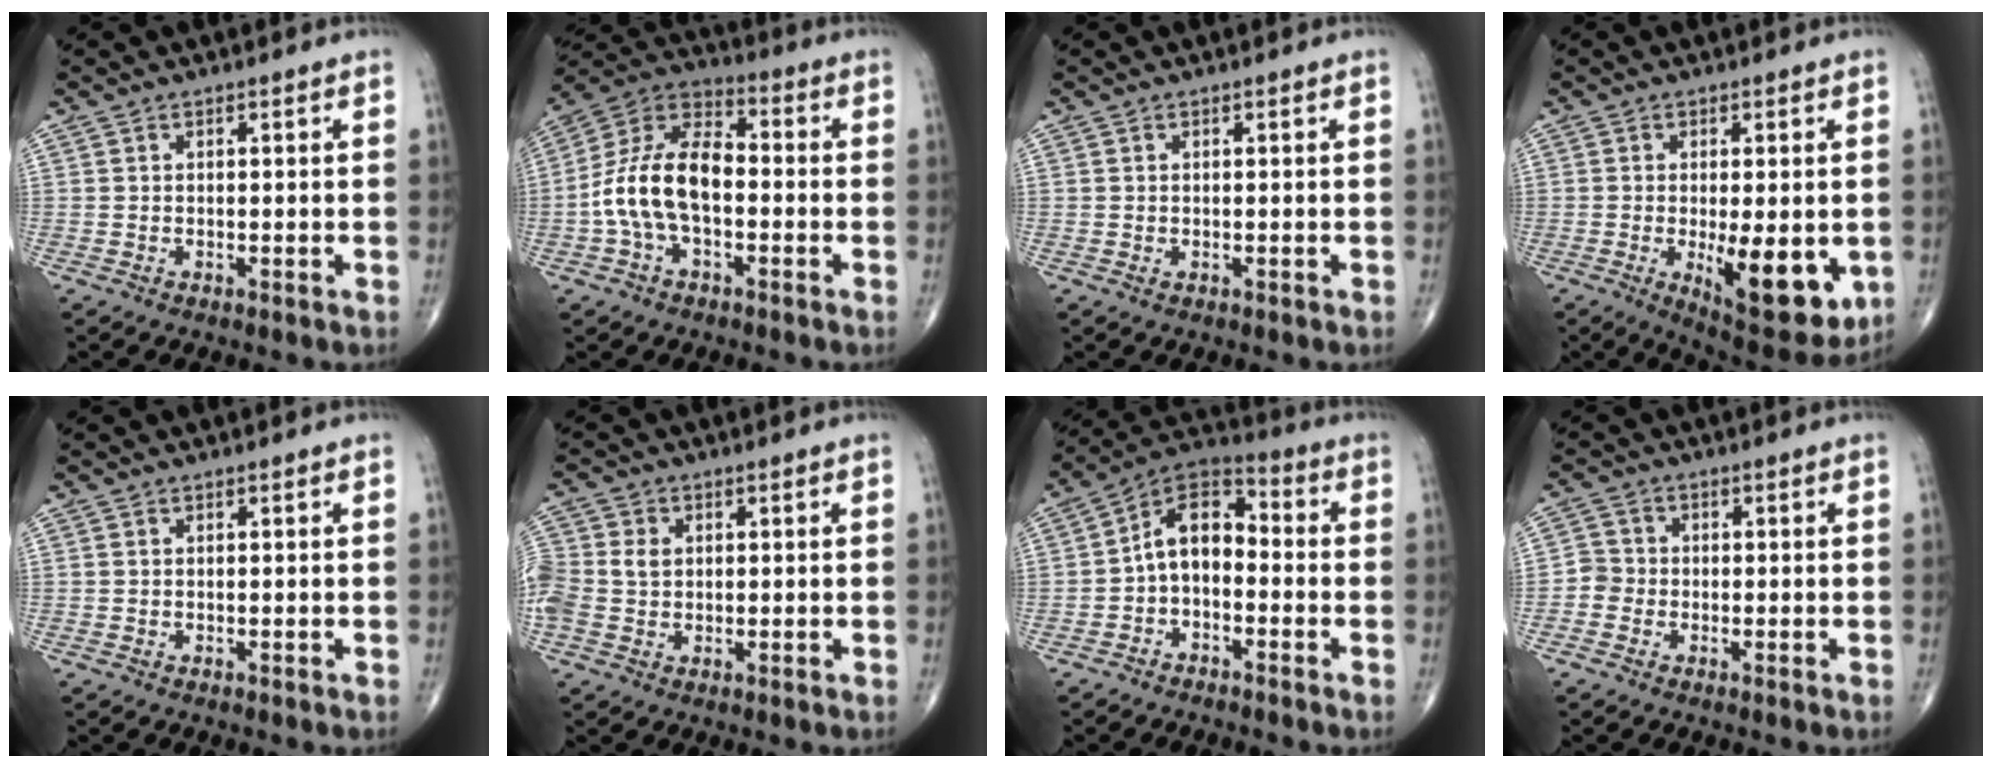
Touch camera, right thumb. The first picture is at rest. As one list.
[{"total": 14.2, "force": [-2.2, 7.9, 11.5], "torque": [-0.219, 0.043, -0.049]}, {"total": 0.0}, {"total": 13.9, "force": [-2.9, 5.1, 12.5], "torque": [-0.158, -0.027, -0.028]}, {"total": 0.0}, {"total": 8.1, "force": [0.7, 6.5, 4.8], "torque": [-0.126, 0.011, 0.015]}, {"total": 9.5, "force": [-1.6, 6.1, 7.1], "torque": [-0.097, 0.045, -0.047]}, {"total": 2.9, "force": [-1.1, 2.7, 0.4], "torque": [0.008, 0.009, -0.034]}]